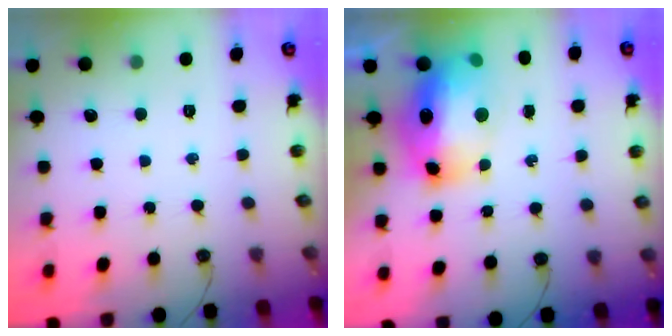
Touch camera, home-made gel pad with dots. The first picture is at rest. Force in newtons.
{"total": 16.4, "press": 16.3, "slide": 1.6}